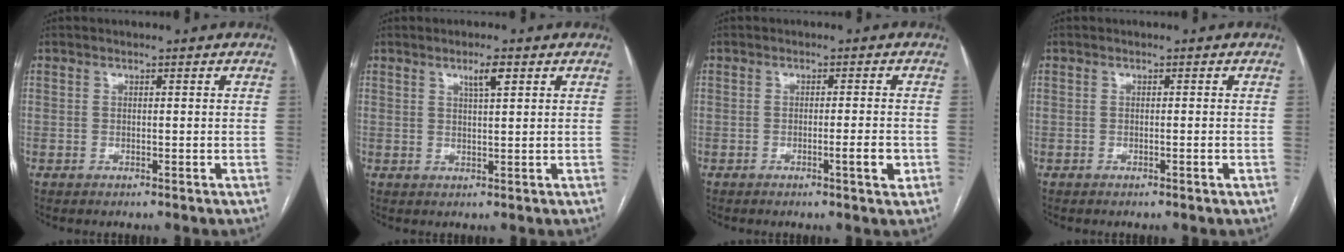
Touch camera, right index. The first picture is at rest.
{"total": 2.8, "force": [1.5, 0.3, 2.3], "torque": [-0.042, 0.000, 0.026]}
{"total": 3.1, "force": [-1.1, 0.2, 2.9], "torque": [-0.043, -0.002, -0.015]}
{"total": 0.6, "force": [-0.3, -0.1, 0.5], "torque": [-0.009, 0.001, -0.003]}